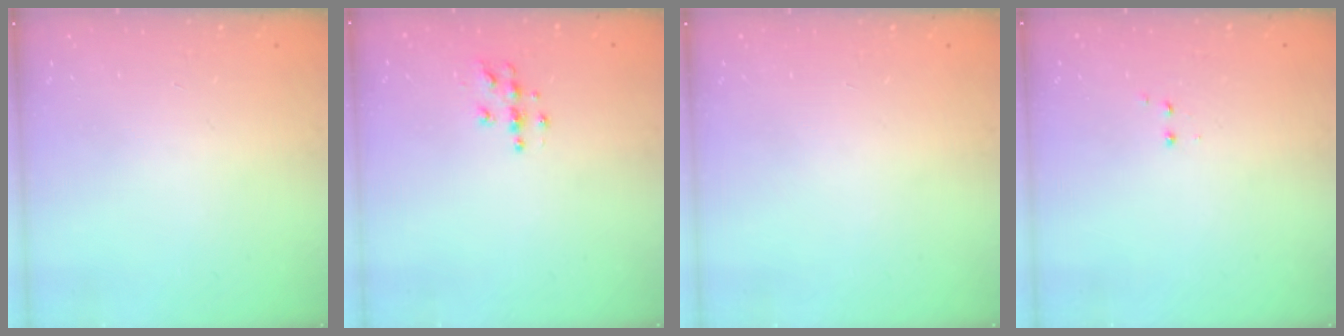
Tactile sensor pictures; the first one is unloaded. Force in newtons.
{"total": 4.3, "press": 4.3, "slide": 0.4}
{"total": 0.0}
{"total": 1.2, "press": 1.1, "slide": 0.5}